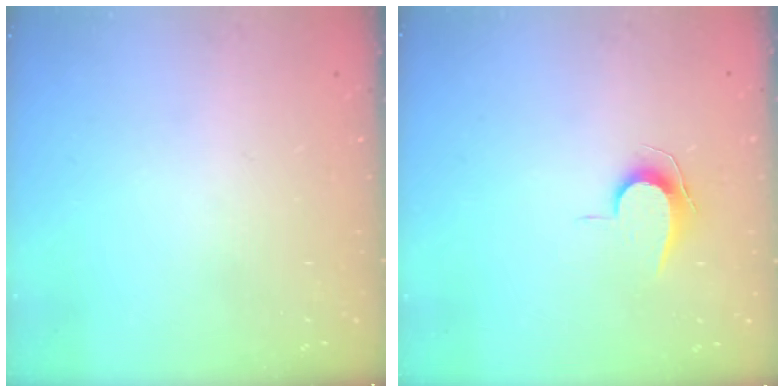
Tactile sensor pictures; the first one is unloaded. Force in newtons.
{"total": 6.9, "press": 6.8, "slide": 0.7}